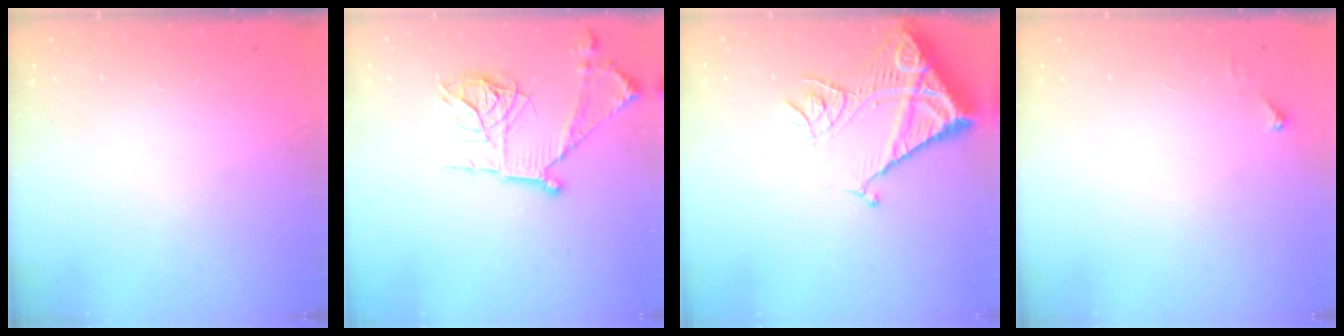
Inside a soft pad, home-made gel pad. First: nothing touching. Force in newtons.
{"total": 18.7, "press": 18.6, "slide": 1.5}
{"total": 13.7, "press": 13.6, "slide": 1.6}
{"total": 3.5, "press": 3.4, "slide": 0.4}